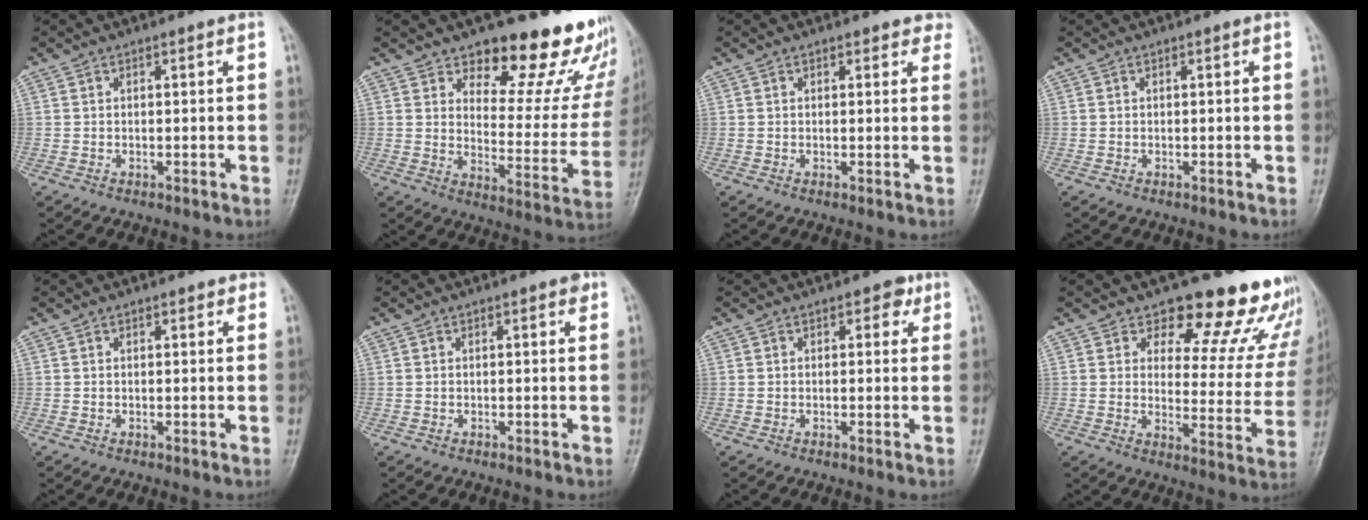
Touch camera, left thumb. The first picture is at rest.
{"total": 19.4, "force": [15.4, 7.8, 8.8], "torque": [-0.052, -0.114, 0.188]}
{"total": 2.6, "force": [2.1, 1.4, 0.6], "torque": [0.024, -0.006, 0.012]}
{"total": 0.0}
{"total": 0.9, "force": [0.7, 0.5, 0.4], "torque": [0.002, -0.003, 0.004]}
{"total": 1.0, "force": [0.5, 0.4, 0.7], "torque": [-0.006, 0.000, 0.003]}
{"total": 2.3, "force": [1.1, 1.5, 1.3], "torque": [0.001, -0.001, 0.009]}
{"total": 17.3, "force": [14.6, 6.9, 6.3], "torque": [-0.012, -0.115, 0.162]}